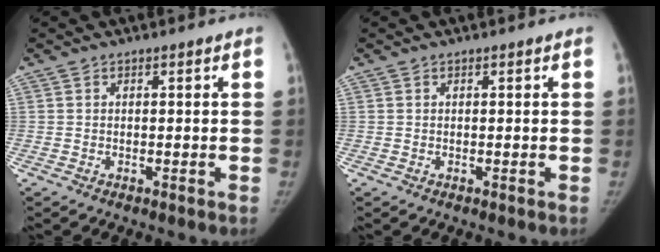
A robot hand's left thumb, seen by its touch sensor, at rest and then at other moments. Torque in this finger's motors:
{"motor_torque": [-0.02, -0.02, 0.07, -0.05, 0.00]}